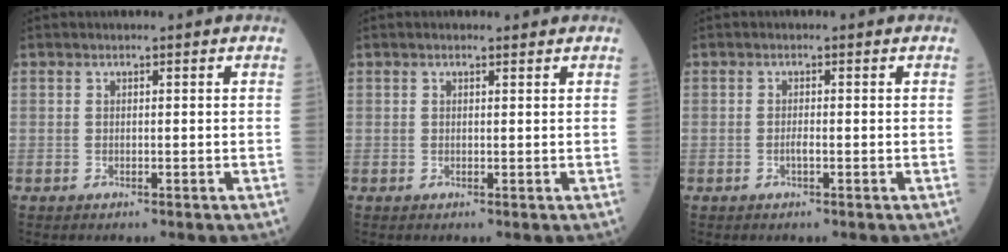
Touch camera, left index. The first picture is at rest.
{"total": 1.0, "force": [0.8, 0.4, 0.5], "torque": [-0.017, 0.009, 0.011]}
{"total": 0.9, "force": [-0.4, 0.1, 0.9], "torque": [-0.018, 0.000, -0.007]}